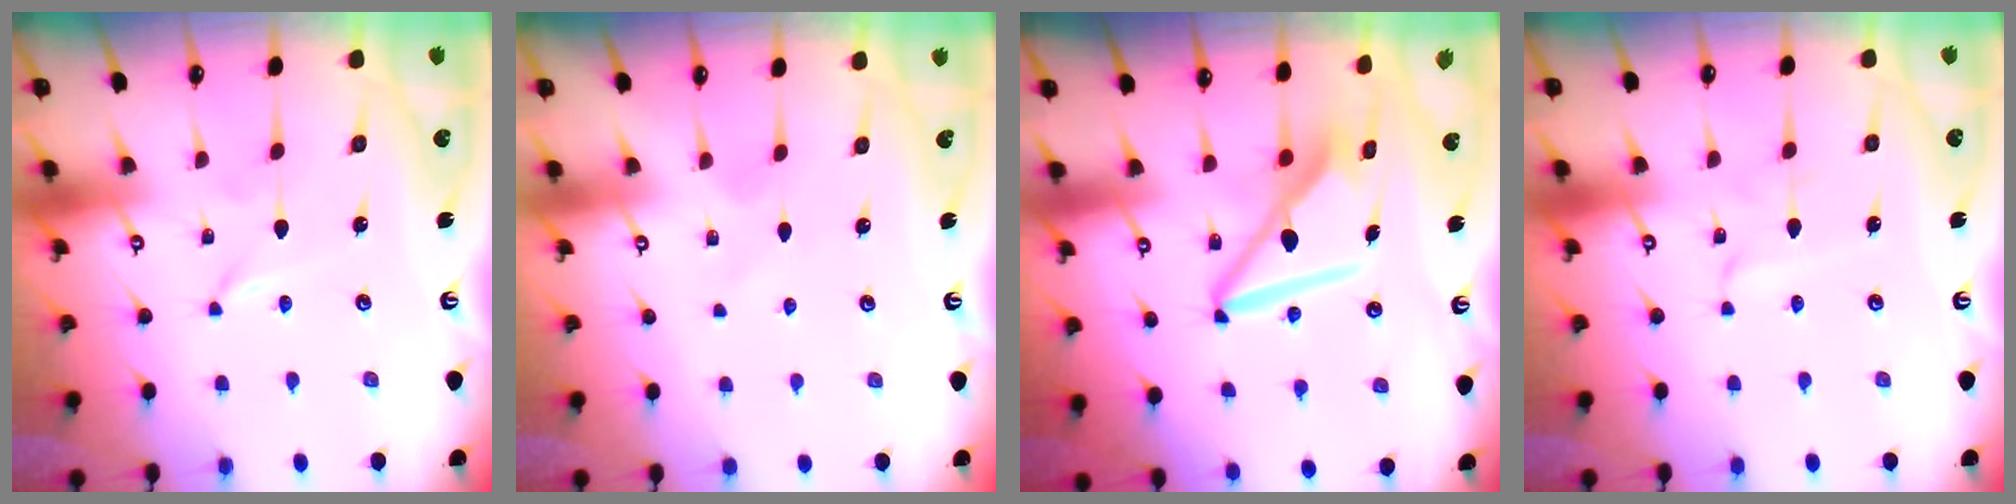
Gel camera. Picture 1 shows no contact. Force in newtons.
{"total": 1.4, "press": 1.4, "slide": 0.2}
{"total": 10.7, "press": 10.7, "slide": 1.2}
{"total": 3.2, "press": 3.2, "slide": 0.3}